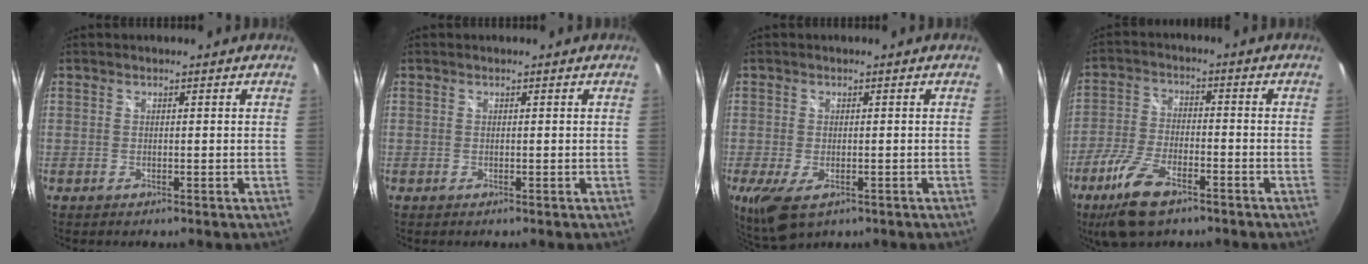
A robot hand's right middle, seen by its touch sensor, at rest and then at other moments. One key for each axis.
{"total": 0.0}
{"total": 6.5, "fx": -2.8, "fy": 3.5, "fz": 4.7, "tx": -0.097, "ty": -0.027, "tz": -0.046}
{"total": 11.2, "fx": -7.1, "fy": 4.5, "fz": 7.4, "tx": -0.173, "ty": -0.017, "tz": -0.136}